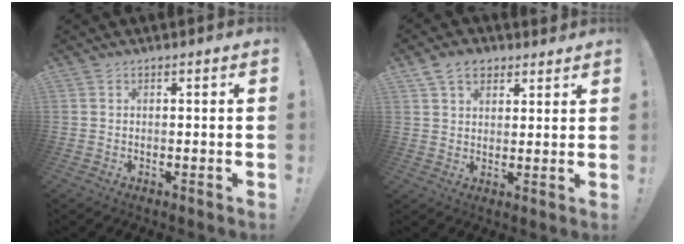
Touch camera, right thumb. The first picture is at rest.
{"total": 7.7, "force": [4.7, 5.0, 3.4], "torque": [-0.056, -0.013, 0.091]}